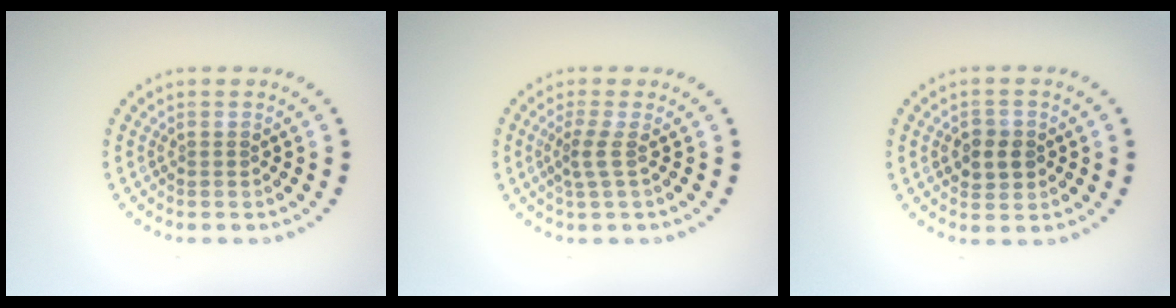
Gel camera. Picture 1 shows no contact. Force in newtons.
{"total": 1.9, "press": 1.3, "slide": 1.5}
{"total": 2.5, "press": 2.5, "slide": 0.5}